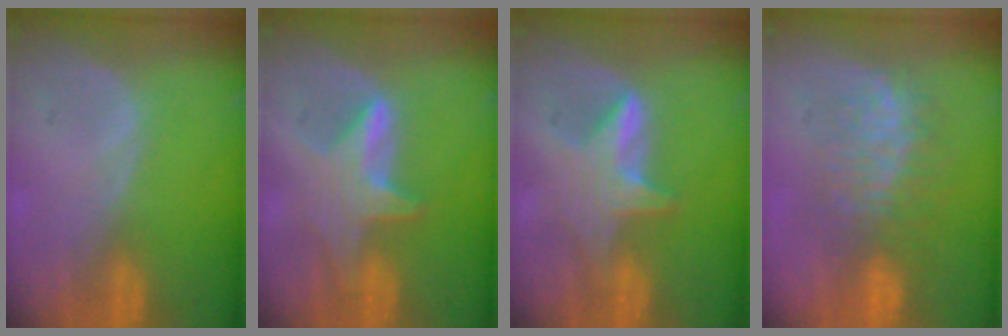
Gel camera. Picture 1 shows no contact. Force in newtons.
{"total": 5.9, "press": 5.8, "slide": 0.8}
{"total": 5.8, "press": 5.6, "slide": 1.5}
{"total": 7.8, "press": 7.5, "slide": 2.0}